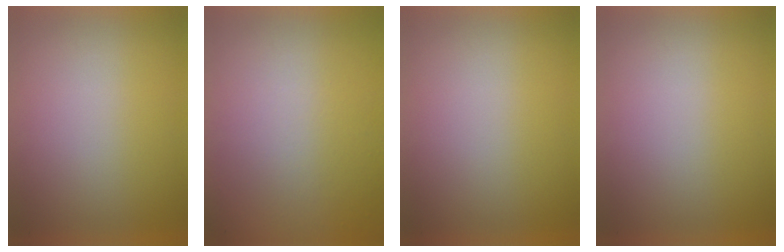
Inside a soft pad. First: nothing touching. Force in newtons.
{"total": 6.1}
{"total": 0.0}
{"total": 0.0}